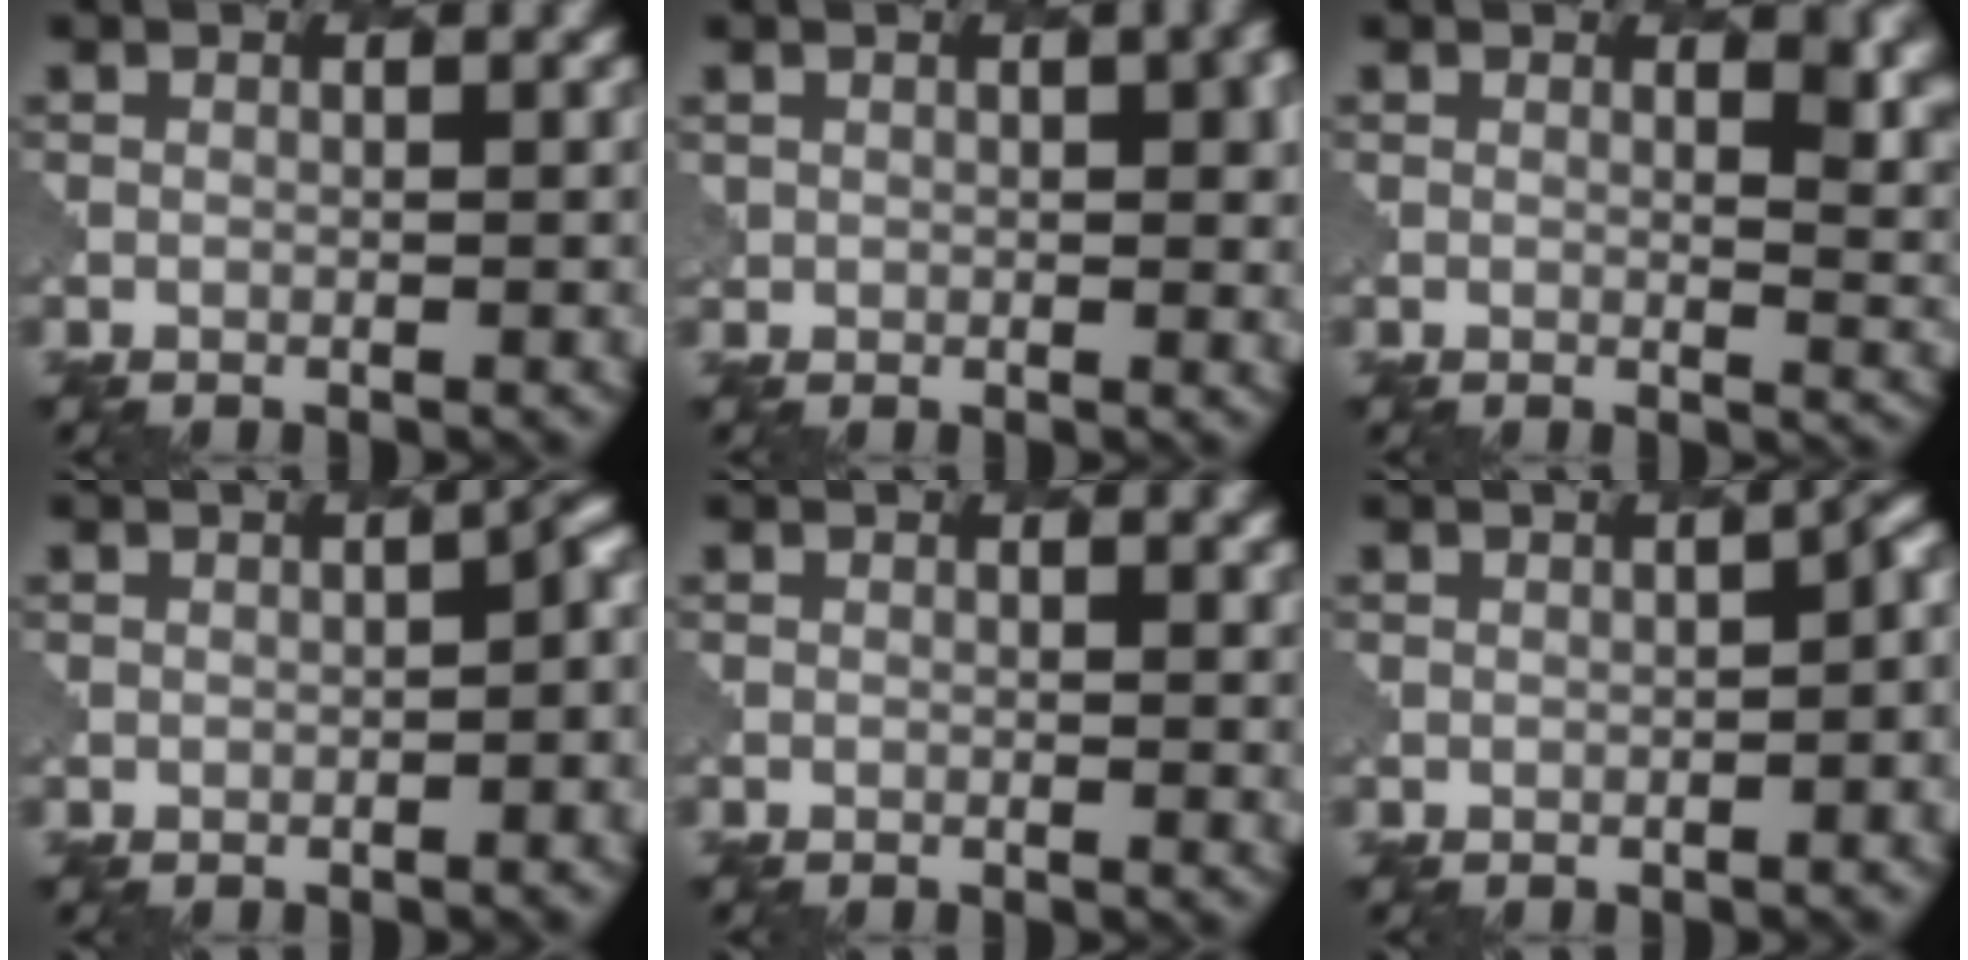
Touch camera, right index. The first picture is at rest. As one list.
[{"total": 4.0, "force": [1.1, 2.5, 2.9], "torque": [-0.038, -0.002, 0.023]}, {"total": 5.1, "force": [2.3, 2.6, 3.8], "torque": [-0.024, -0.006, 0.034]}, {"total": 2.9, "force": [-0.5, 2.0, 2.0], "torque": [-0.013, 0.002, -0.010]}, {"total": 0.9, "force": [0.5, 0.4, 0.7], "torque": [-0.005, -0.004, 0.007]}, {"total": 3.6, "force": [-0.6, 2.2, 2.8], "torque": [-0.023, 0.003, -0.008]}]